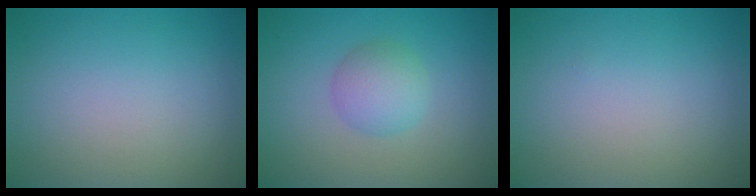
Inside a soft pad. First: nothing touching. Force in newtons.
{"total": 3.0, "press": 3.0, "slide": 0.1}
{"total": 0.0}